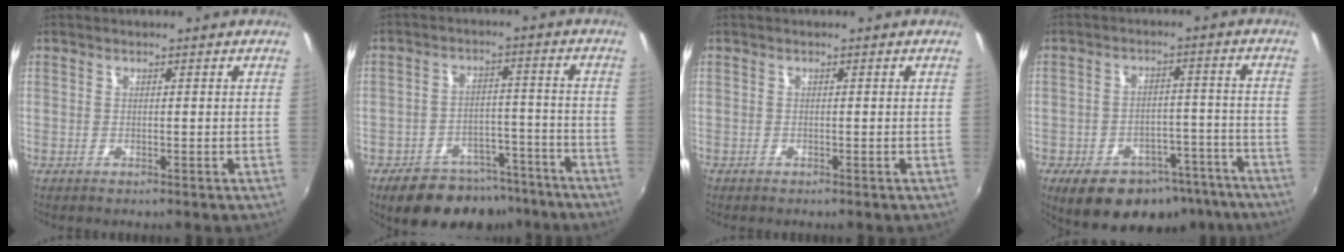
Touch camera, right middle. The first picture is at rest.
{"total": 13.9, "force": [-10.7, 7.4, 4.9], "torque": [-0.104, 0.028, -0.136]}
{"total": 0.6, "force": [-0.5, 0.3, 0.0], "torque": [-0.003, -0.002, -0.011]}
{"total": 16.4, "force": [-11.5, 8.9, 7.5], "torque": [-0.131, 0.012, -0.135]}